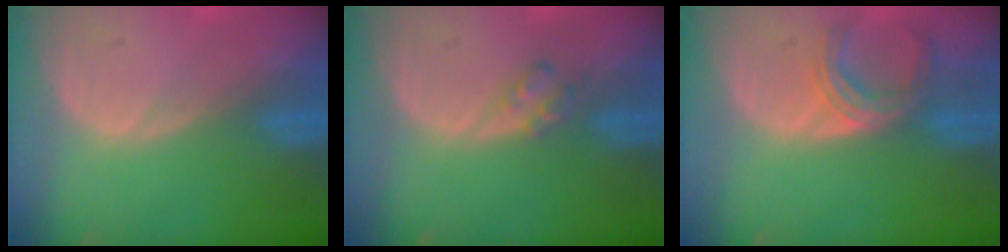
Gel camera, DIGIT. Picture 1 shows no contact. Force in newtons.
{"total": 2.3, "press": 2.2, "slide": 0.3}
{"total": 4.9, "press": 4.8, "slide": 1.1}